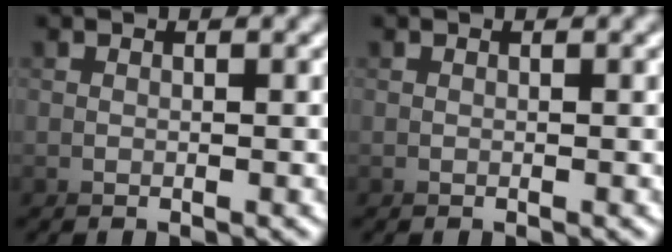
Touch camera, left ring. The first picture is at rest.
{"total": 0.0}